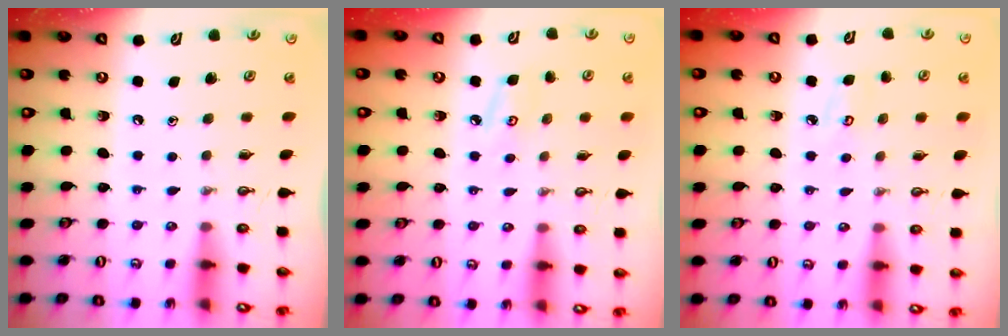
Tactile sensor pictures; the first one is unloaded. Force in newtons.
{"total": 4.8, "press": 4.7, "slide": 0.5}
{"total": 4.4, "press": 4.4, "slide": 0.4}